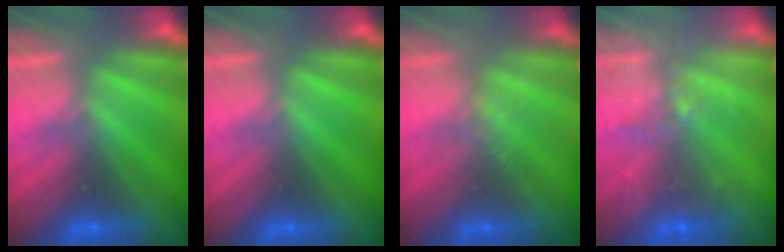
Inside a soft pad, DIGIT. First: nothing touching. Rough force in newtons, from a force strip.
{"total": 0.0}
{"total": 1.5}
{"total": 9.1}